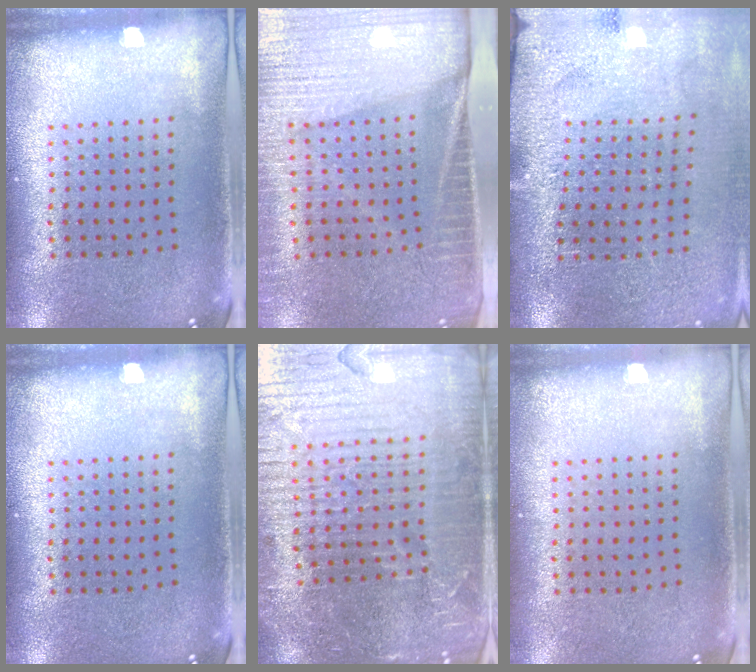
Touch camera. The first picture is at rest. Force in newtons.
{"total": 4.1, "press": 3.7, "slide": 1.8}
{"total": 3.1, "press": 3.0, "slide": 0.7}
{"total": 0.0}
{"total": 6.3, "press": 5.6, "slide": 2.9}
{"total": 0.0}